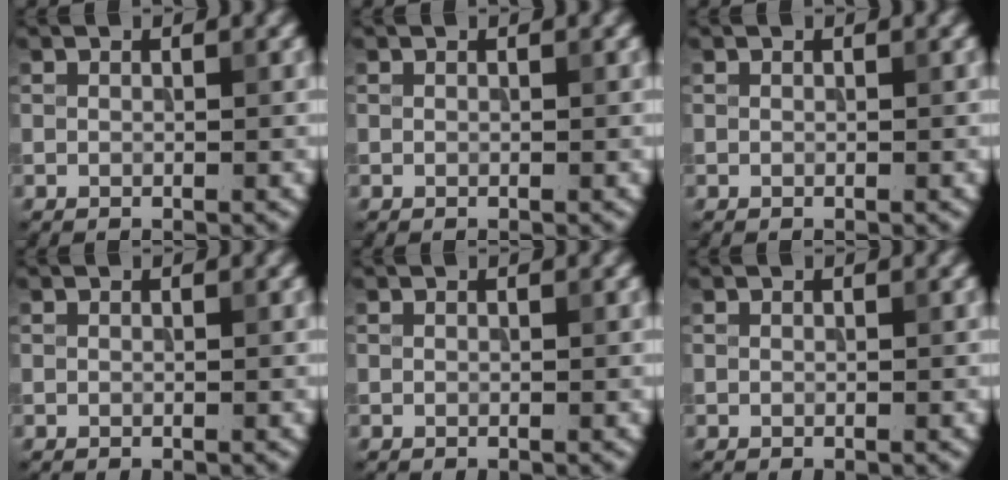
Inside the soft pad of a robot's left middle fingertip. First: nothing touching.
{"total": 0.0}
{"total": 0.0}
{"total": 0.0}
{"total": 0.0}
{"total": 0.0}